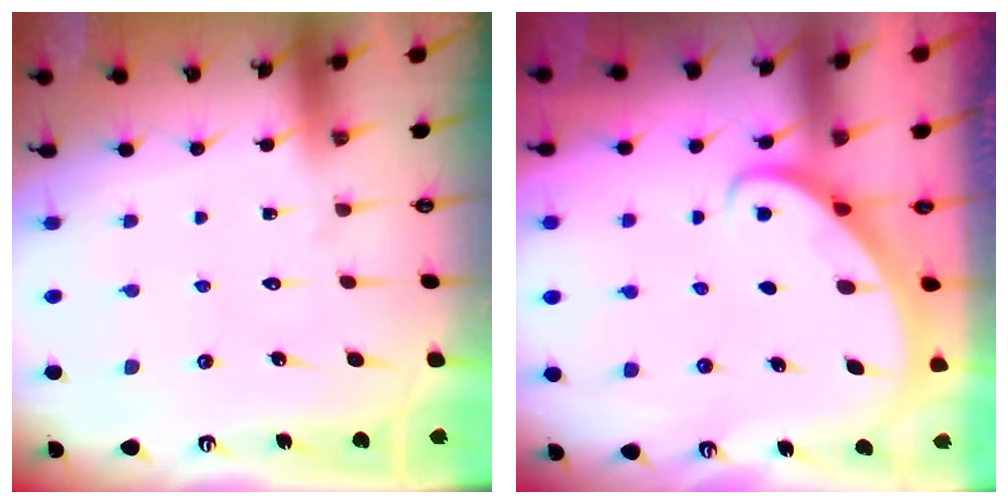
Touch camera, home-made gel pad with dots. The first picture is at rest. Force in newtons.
{"total": 2.9, "press": 2.9, "slide": 0.2}